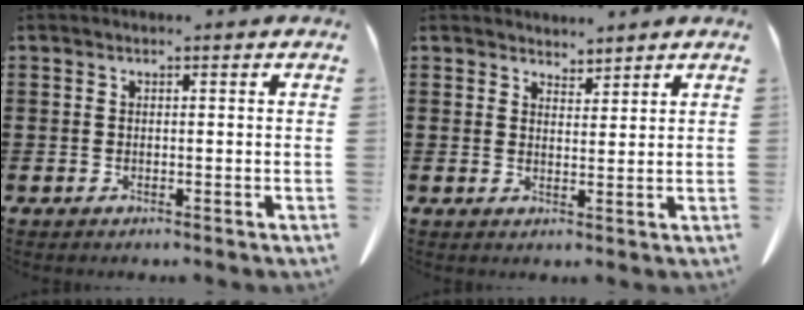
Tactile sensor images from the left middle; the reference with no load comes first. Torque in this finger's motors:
{"motor_torque": [-0.25, 0.29, -0.04, -0.01]}